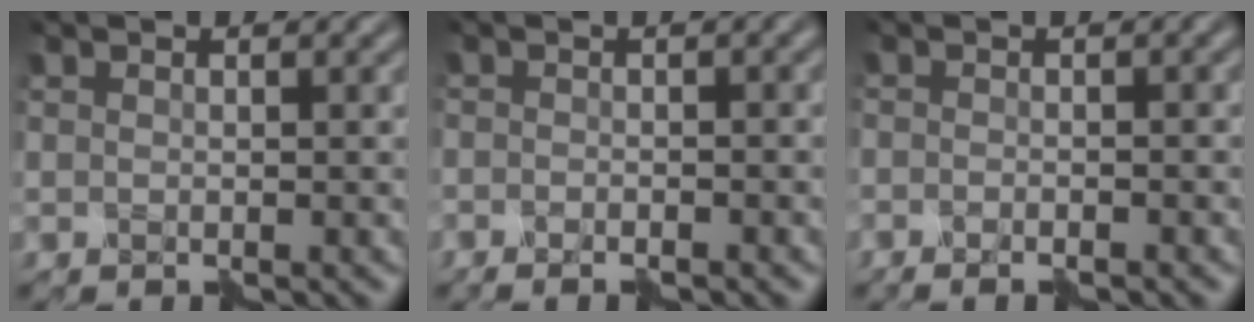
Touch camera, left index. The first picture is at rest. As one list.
[{"total": 2.4, "force": [-1.0, 0.7, 2.1], "torque": [-0.015, 0.002, -0.023]}, {"total": 1.9, "force": [-1.2, 0.3, 1.4], "torque": [-0.012, 0.000, -0.026]}]